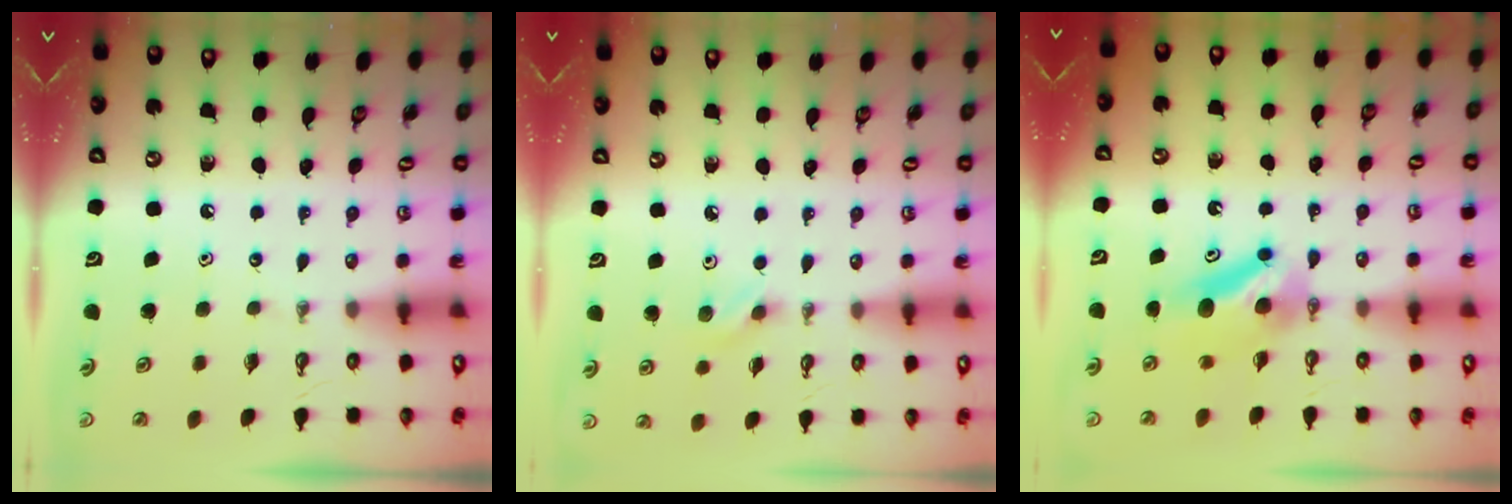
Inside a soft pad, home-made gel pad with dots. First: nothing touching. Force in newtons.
{"total": 5.7, "press": 5.5, "slide": 1.6}
{"total": 6.6, "press": 6.6, "slide": 0.7}